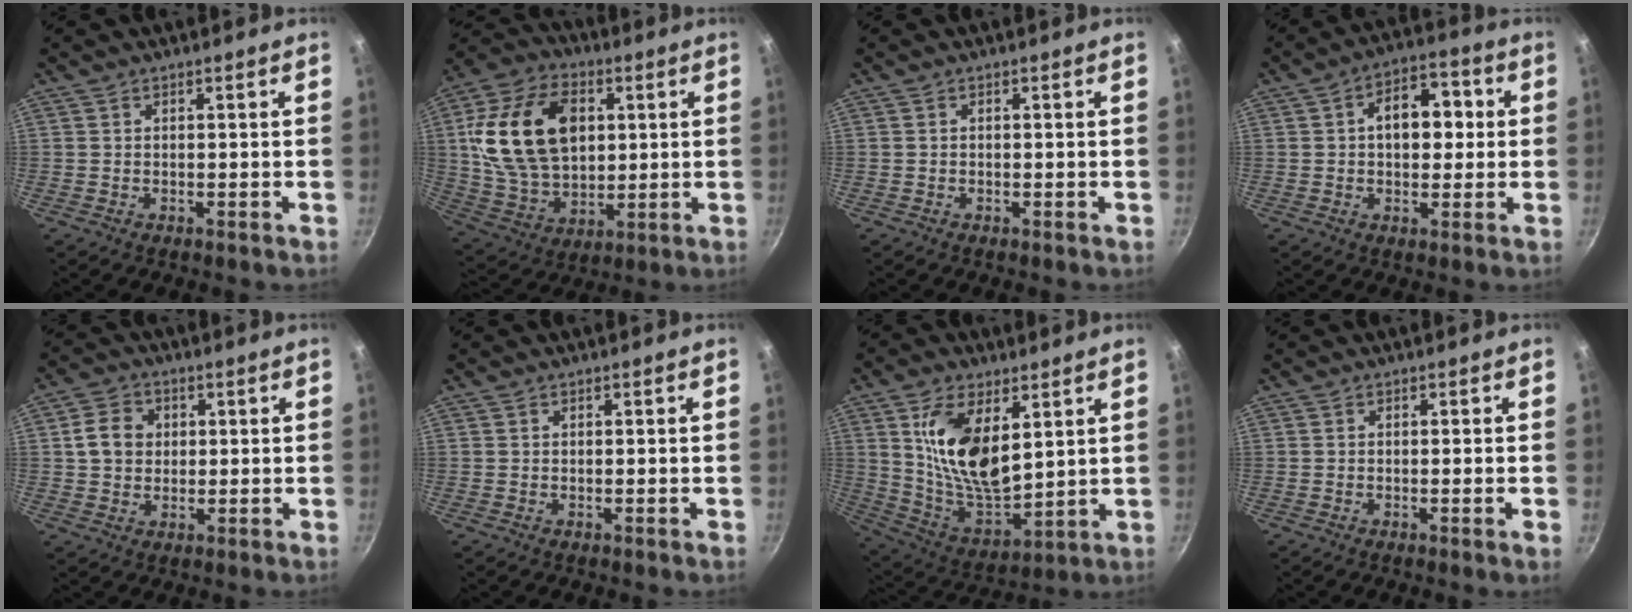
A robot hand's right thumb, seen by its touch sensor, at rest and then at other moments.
{"total": 22.1, "force": [4.3, 15.1, 15.5], "torque": [-0.263, 0.000, 0.079]}
{"total": 0.0}
{"total": 10.4, "force": [1.2, 6.9, 7.7], "torque": [-0.070, 0.021, 0.006]}
{"total": 6.6, "force": [1.1, 5.7, 3.2], "torque": [-0.035, 0.008, 0.013]}
{"total": 0.0}
{"total": 17.1, "force": [5.5, 8.9, 13.5], "torque": [-0.227, -0.042, 0.116]}
{"total": 1.2, "force": [-0.4, -0.3, 1.1], "torque": [-0.020, -0.001, -0.007]}